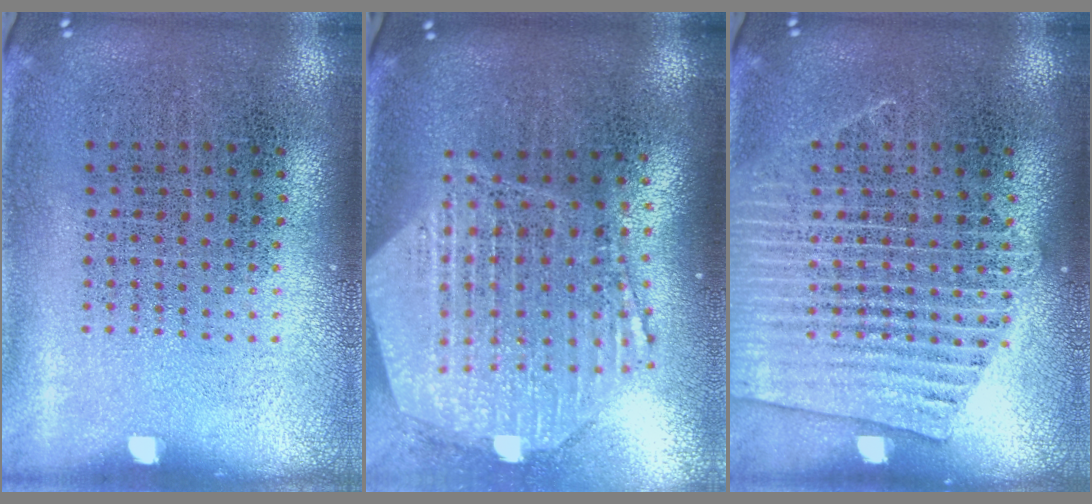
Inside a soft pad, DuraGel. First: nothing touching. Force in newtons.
{"total": 2.9, "press": 2.4, "slide": 1.7}
{"total": 2.6, "press": 2.6, "slide": 0.3}